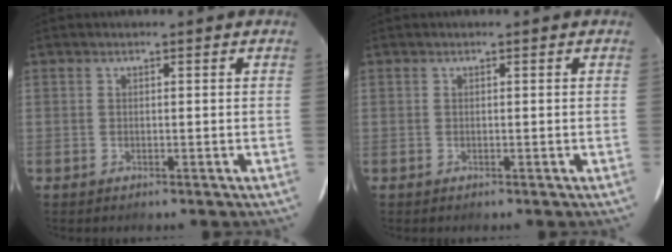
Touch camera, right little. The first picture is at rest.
{"total": 0.0}